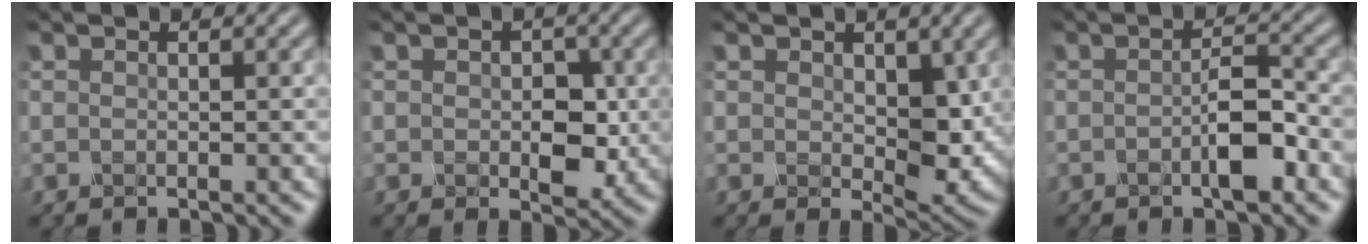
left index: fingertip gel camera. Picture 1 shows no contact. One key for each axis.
{"total": 3.0, "fx": -0.3, "fy": 2.0, "fz": 2.2, "tx": -0.035, "ty": -0.002, "tz": -0.005}
{"total": 4.3, "fx": 0.5, "fy": 2.6, "fz": 3.4, "tx": -0.061, "ty": -0.009, "tz": 0.011}
{"total": 2.7, "fx": -1.1, "fy": 0.6, "fz": 2.4, "tx": -0.047, "ty": 0.008, "tz": -0.022}